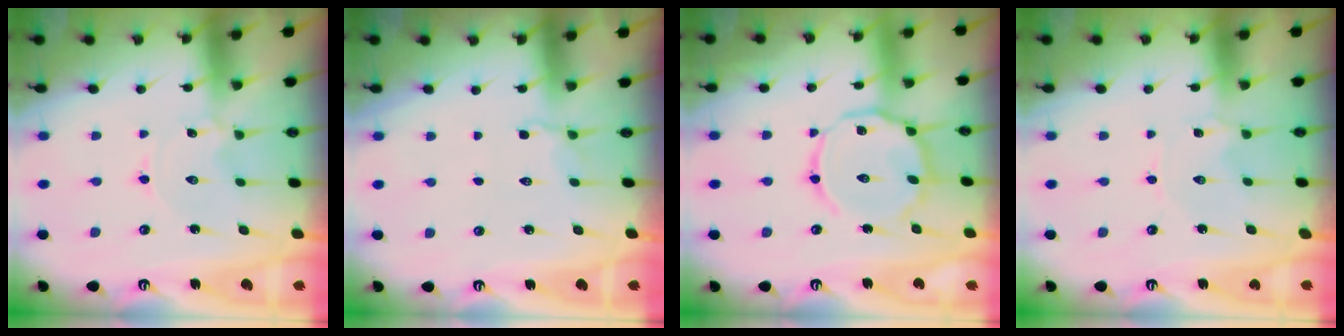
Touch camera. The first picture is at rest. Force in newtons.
{"total": 3.6, "press": 3.1, "slide": 1.8}
{"total": 13.1, "press": 13.1, "slide": 1.0}
{"total": 1.8, "press": 1.8, "slide": 0.2}